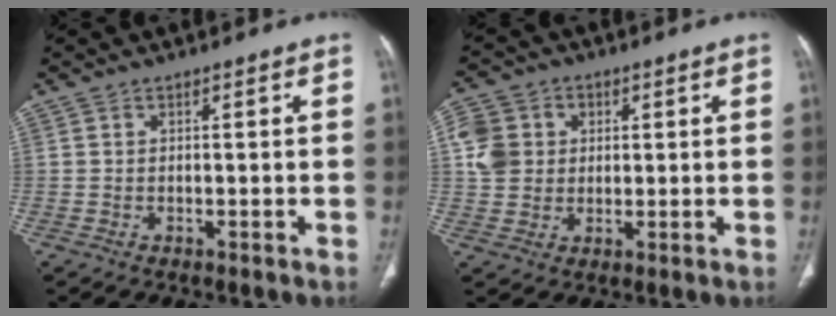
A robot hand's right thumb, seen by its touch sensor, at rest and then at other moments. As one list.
[{"total": 8.6, "force": [1.6, 7.6, 3.6], "torque": [-0.054, 0.007, 0.026]}]